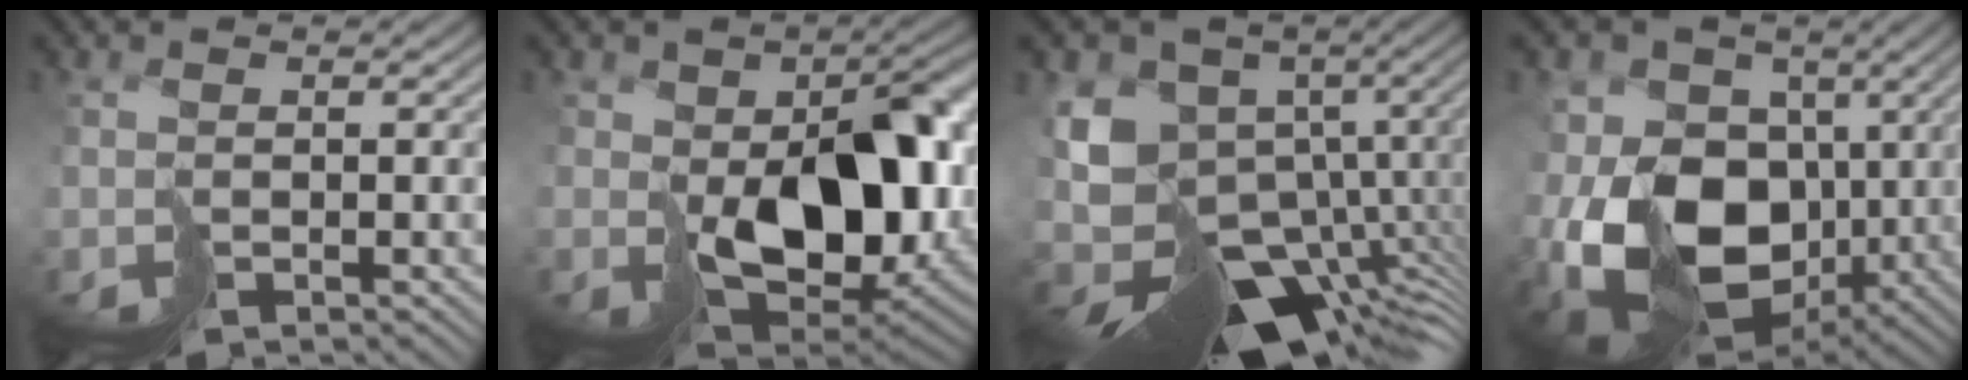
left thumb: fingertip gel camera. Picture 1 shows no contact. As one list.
[{"total": 13.3, "force": [-0.3, 8.8, 10.0], "torque": [-0.139, -0.029, 0.011]}, {"total": 14.3, "force": [-4.9, 8.8, 10.2], "torque": [-0.205, -0.018, -0.064]}, {"total": 16.0, "force": [-2.9, 11.1, 11.2], "torque": [-0.223, -0.002, -0.043]}]